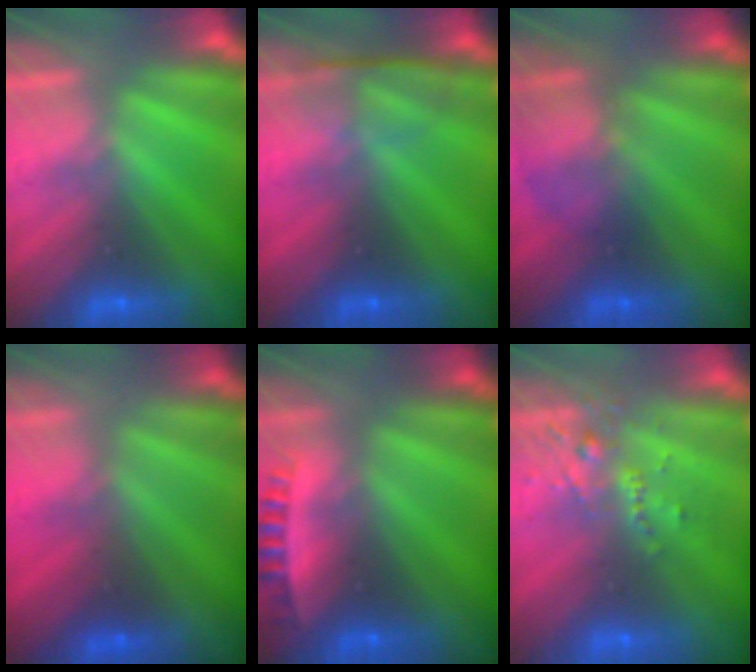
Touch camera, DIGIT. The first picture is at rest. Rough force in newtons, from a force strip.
{"total": 2.4}
{"total": 2.2}
{"total": 1.6}
{"total": 2.7}
{"total": 2.6}